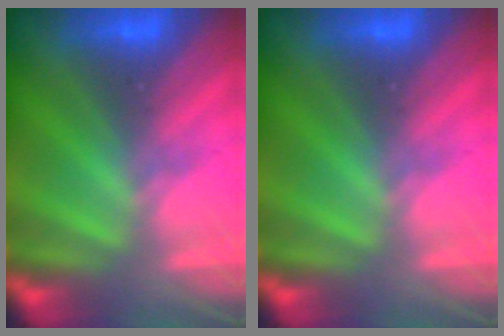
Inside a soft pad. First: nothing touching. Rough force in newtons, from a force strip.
{"total": 0.0}